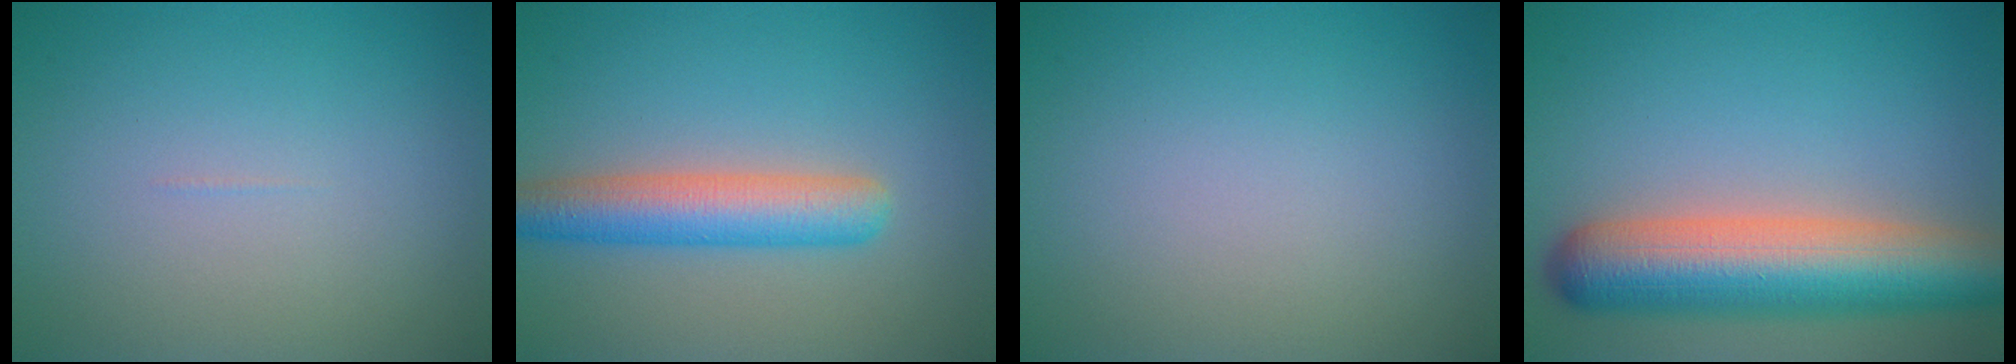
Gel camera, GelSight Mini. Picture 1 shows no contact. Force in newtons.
{"total": 5.1, "press": 5.1, "slide": 0.2}
{"total": 0.0}
{"total": 10.1, "press": 10.1, "slide": 0.6}